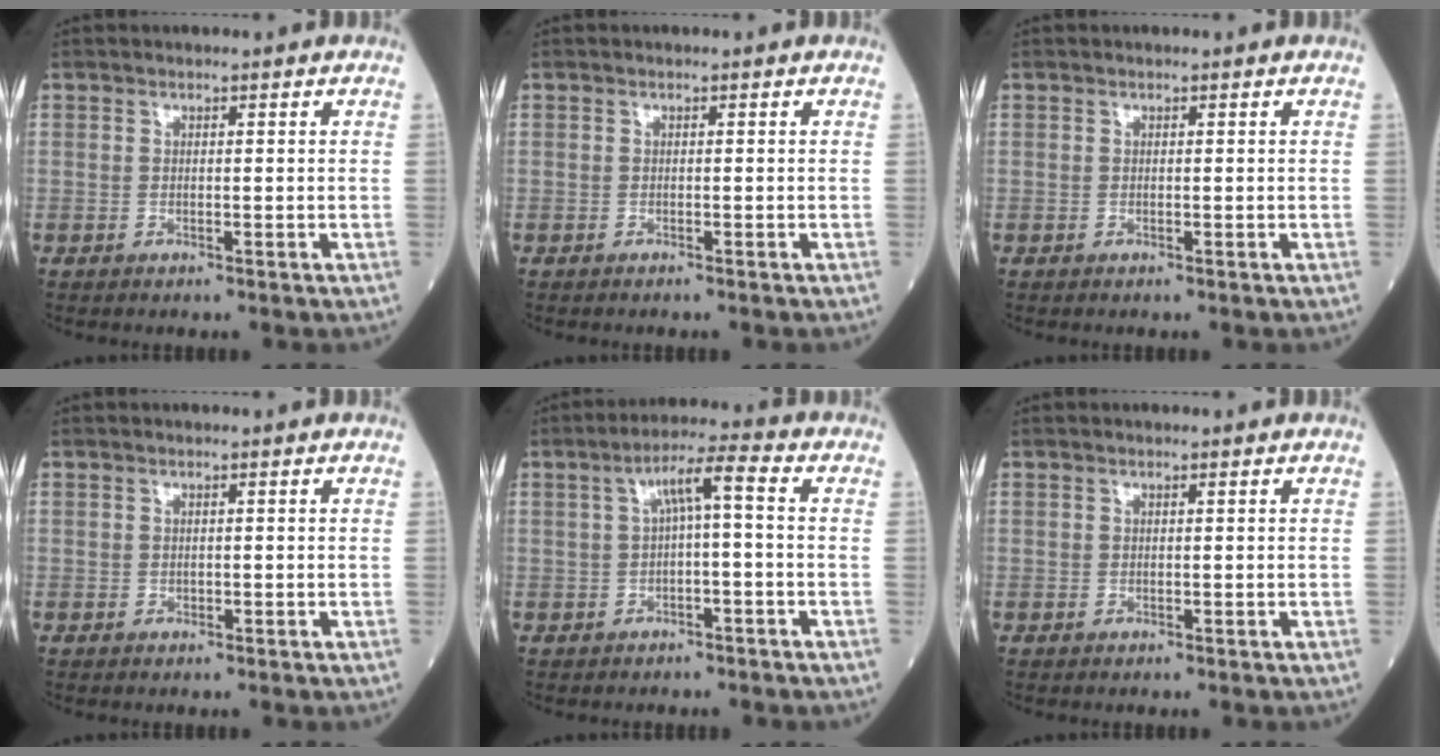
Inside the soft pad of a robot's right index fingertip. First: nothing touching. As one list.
[{"total": 0.7, "force": [-0.6, 0.0, 0.3], "torque": [0.000, 0.000, -0.009]}, {"total": 0.0}, {"total": 0.0}, {"total": 5.4, "force": [0.4, 0.5, 5.3], "torque": [-0.090, 0.025, 0.006]}, {"total": 0.0}]